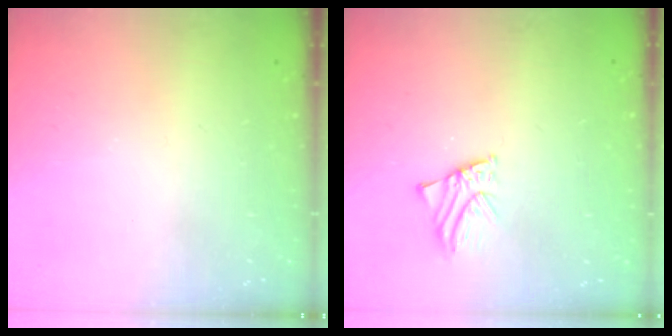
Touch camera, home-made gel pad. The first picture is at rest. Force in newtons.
{"total": 1.9, "press": 1.9, "slide": 0.0}